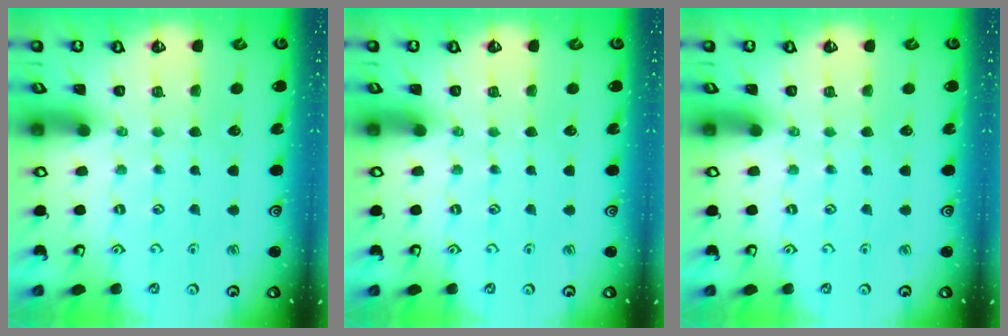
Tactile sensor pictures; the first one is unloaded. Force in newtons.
{"total": 0.0}
{"total": 0.0}